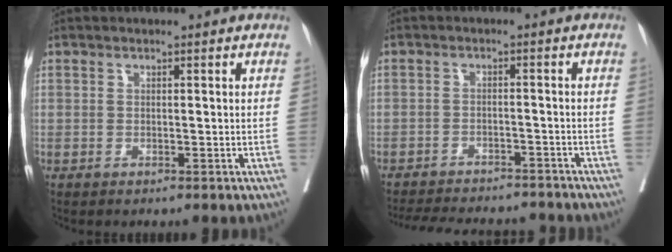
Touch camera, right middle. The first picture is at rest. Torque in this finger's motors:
{"motor_torque": [1.03, -1.11, 0.11, 0.03]}